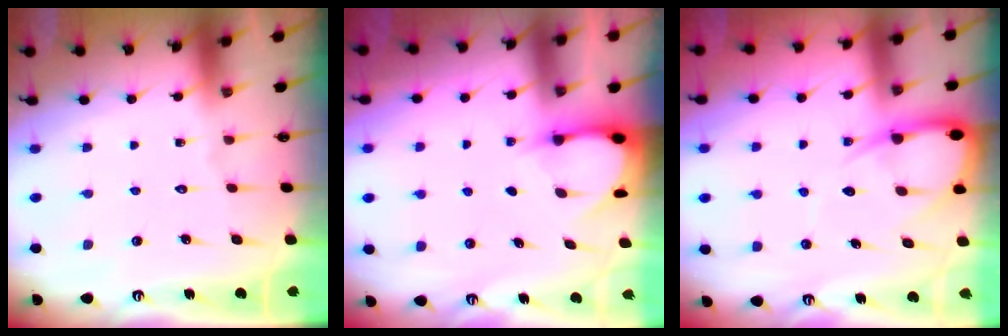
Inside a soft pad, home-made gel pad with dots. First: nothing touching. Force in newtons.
{"total": 3.2, "press": 3.1, "slide": 0.4}
{"total": 8.1, "press": 8.0, "slide": 1.1}